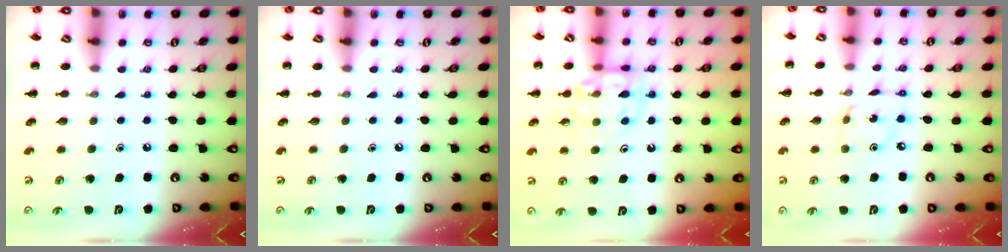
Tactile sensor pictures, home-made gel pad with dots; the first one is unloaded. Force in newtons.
{"total": 0.0}
{"total": 11.6, "press": 11.5, "slide": 1.6}
{"total": 2.3, "press": 2.3, "slide": 0.1}